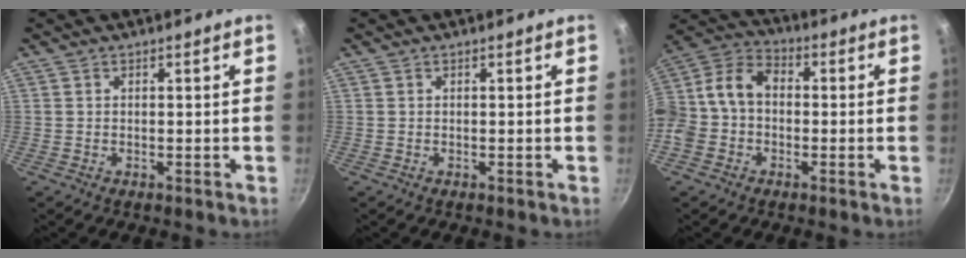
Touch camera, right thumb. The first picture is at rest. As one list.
[{"total": 0.0}, {"total": 12.6, "force": [-1.6, 9.8, 7.8], "torque": [-0.134, 0.046, -0.052]}]